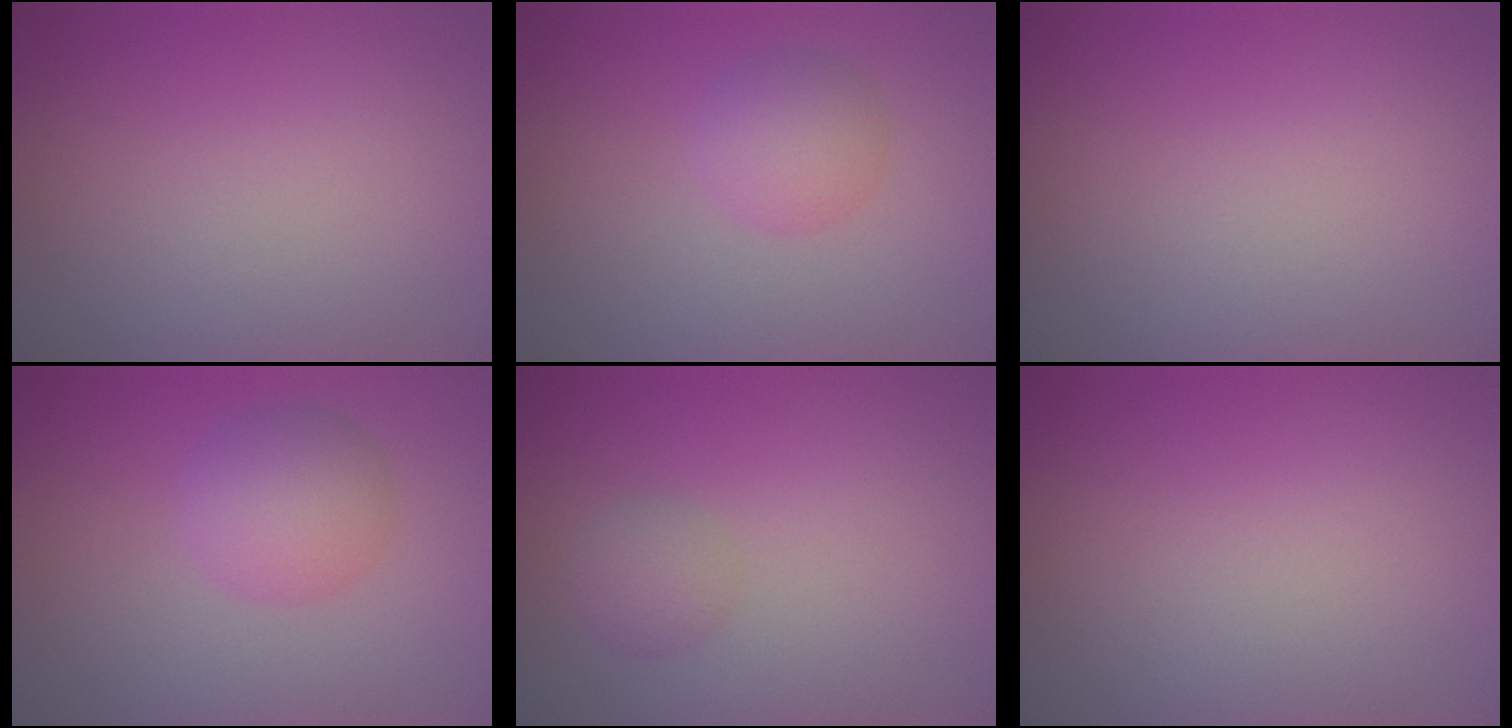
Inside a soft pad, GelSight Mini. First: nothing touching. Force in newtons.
{"total": 2.8, "press": 2.8, "slide": 0.1}
{"total": 0.0}
{"total": 3.8, "press": 3.8, "slide": 0.0}
{"total": 1.6, "press": 1.6, "slide": 0.1}
{"total": 0.0}